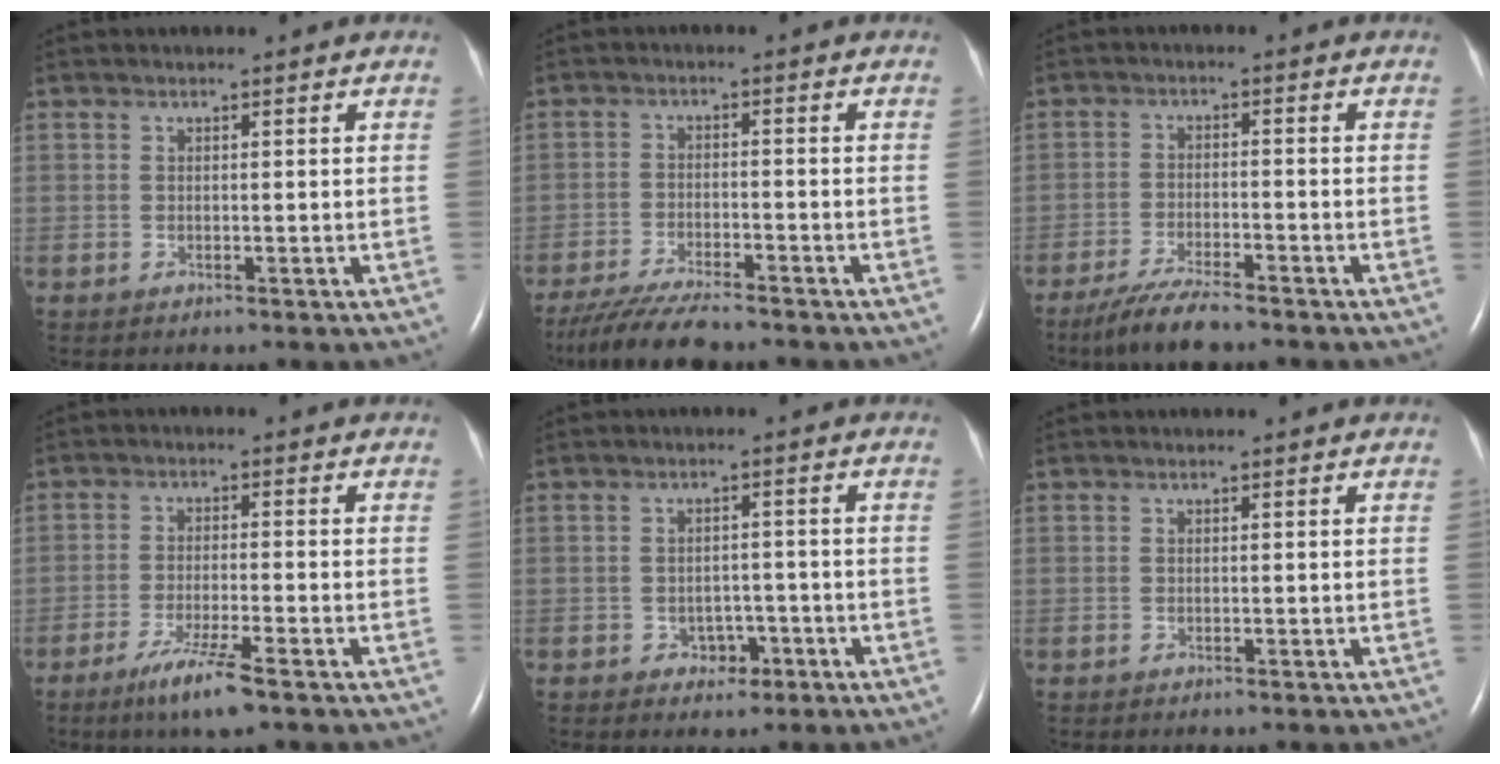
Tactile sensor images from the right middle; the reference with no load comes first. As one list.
[{"total": 8.9, "force": [-7.7, 0.8, 4.4], "torque": [-0.079, -0.026, -0.129]}, {"total": 6.7, "force": [-5.3, 0.6, 3.9], "torque": [-0.078, -0.020, -0.097]}, {"total": 6.4, "force": [-4.1, -0.1, 4.9], "torque": [-0.098, -0.017, -0.076]}, {"total": 3.0, "force": [-1.5, 2.2, 1.4], "torque": [-0.013, 0.009, -0.016]}, {"total": 0.0}]